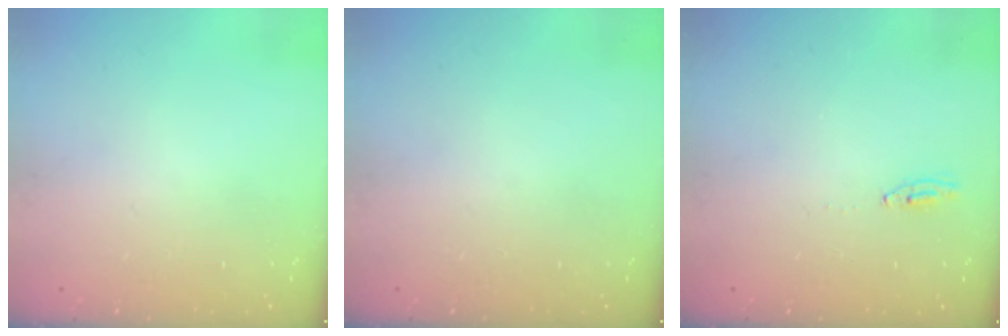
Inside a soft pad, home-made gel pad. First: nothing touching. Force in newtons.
{"total": 0.0}
{"total": 2.0, "press": 2.0, "slide": 0.2}